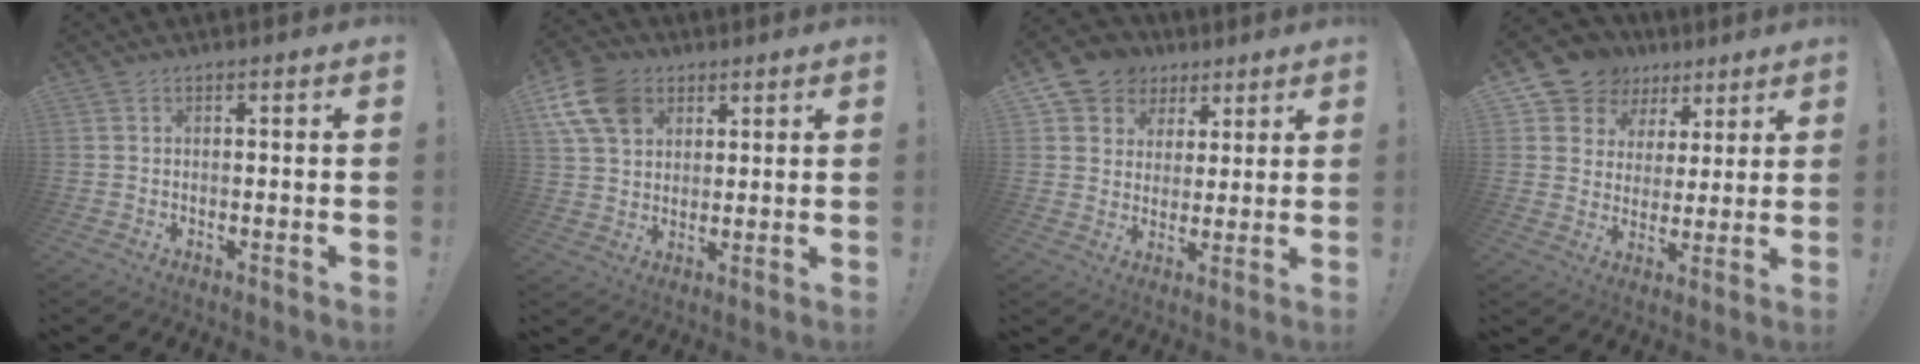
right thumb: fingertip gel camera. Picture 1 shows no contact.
{"total": 13.4, "force": [5.9, 9.7, 7.0], "torque": [-0.131, -0.021, 0.118]}
{"total": 8.3, "force": [3.7, 7.3, 1.5], "torque": [-0.016, -0.027, 0.075]}
{"total": 10.9, "force": [6.5, 8.5, 2.4], "torque": [-0.046, -0.048, 0.132]}